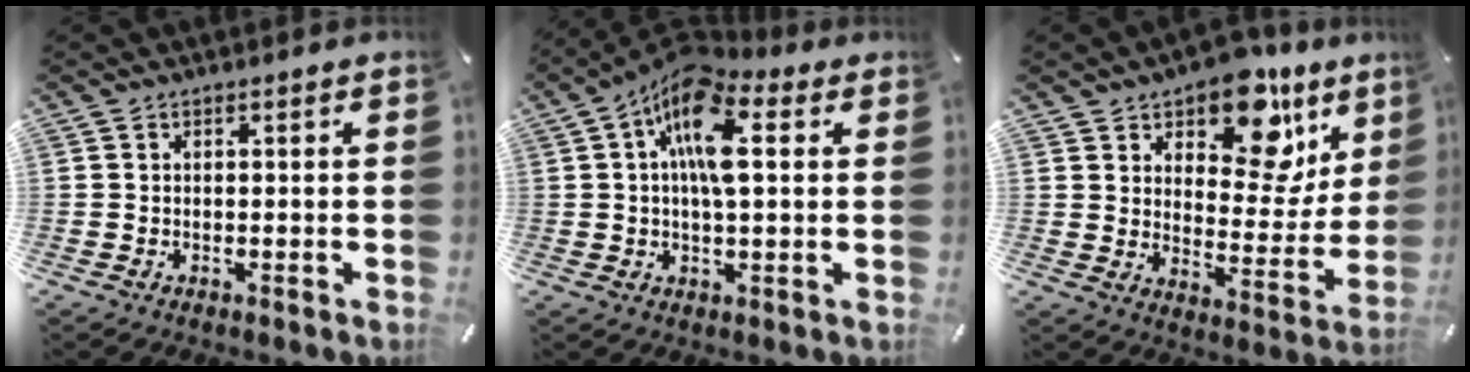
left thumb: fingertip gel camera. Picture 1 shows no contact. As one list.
[{"total": 13.6, "force": [3.8, 6.0, 11.6], "torque": [-0.214, -0.011, 0.062]}, {"total": 16.7, "force": [11.3, 8.7, 8.7], "torque": [-0.119, -0.082, 0.193]}]